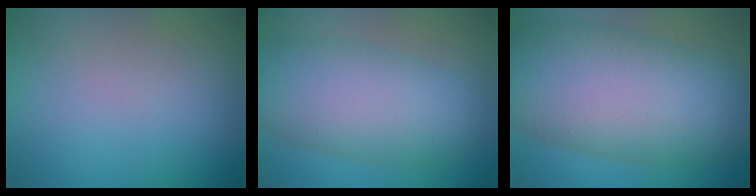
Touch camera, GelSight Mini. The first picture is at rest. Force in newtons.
{"total": 7.6, "press": 7.6, "slide": 0.2}
{"total": 12.3, "press": 12.3, "slide": 0.5}